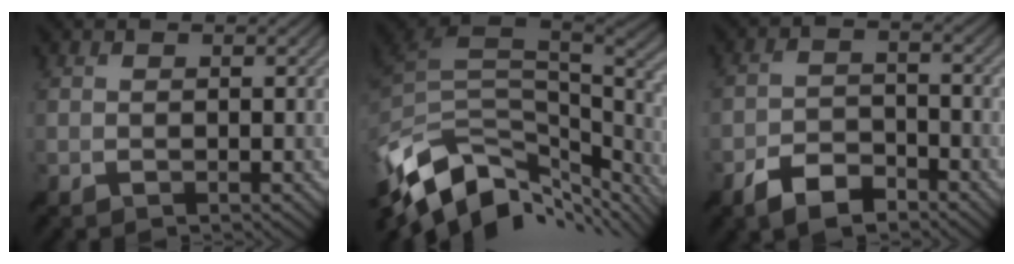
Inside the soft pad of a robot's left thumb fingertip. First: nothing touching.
{"total": 13.8, "force": [-6.3, 7.7, 9.6], "torque": [-0.228, -0.027, -0.103]}
{"total": 5.7, "force": [-4.1, 2.6, 3.1], "torque": [-0.057, 0.002, -0.084]}